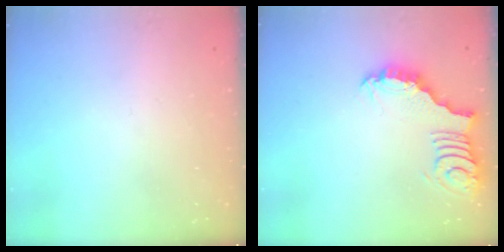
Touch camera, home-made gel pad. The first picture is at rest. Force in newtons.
{"total": 2.4, "press": 2.4, "slide": 0.3}